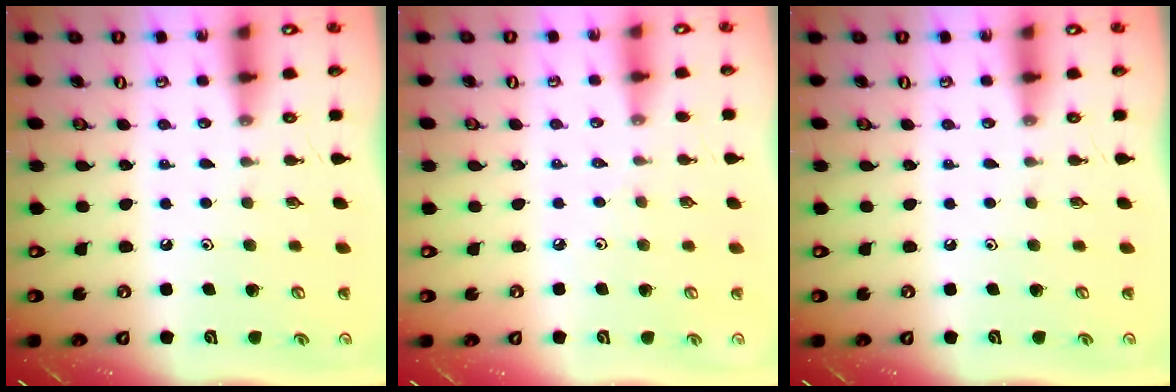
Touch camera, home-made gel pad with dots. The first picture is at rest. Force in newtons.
{"total": 2.7, "press": 2.6, "slide": 0.6}
{"total": 0.0}